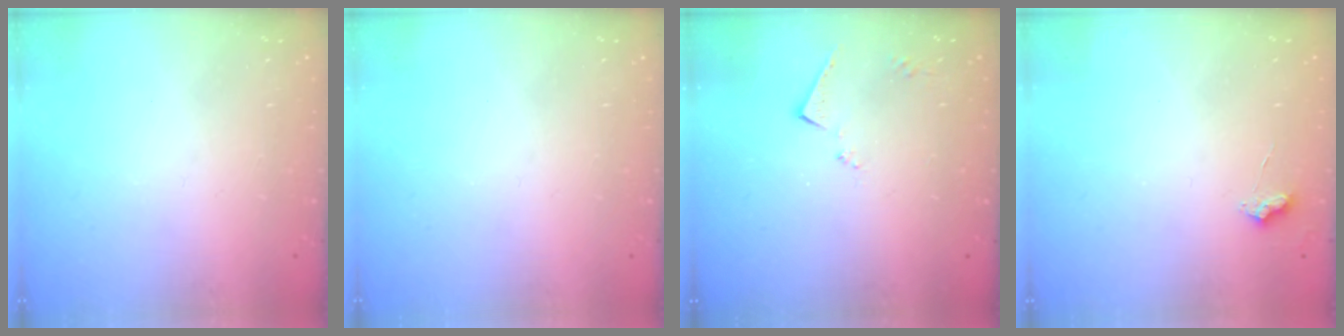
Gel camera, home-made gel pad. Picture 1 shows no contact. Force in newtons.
{"total": 0.0}
{"total": 6.2, "press": 6.2, "slide": 0.1}
{"total": 6.1, "press": 6.0, "slide": 0.6}